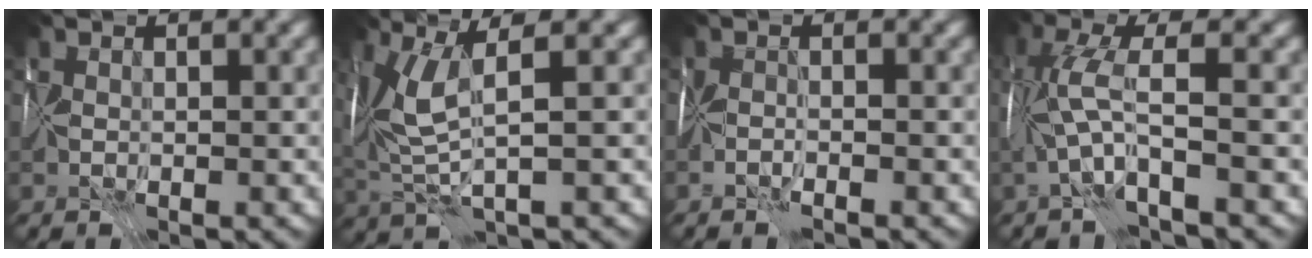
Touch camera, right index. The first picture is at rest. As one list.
[{"total": 5.8, "force": [1.6, 1.6, 5.3], "torque": [-0.143, 0.007, 0.035]}, {"total": 1.6, "force": [-1.4, 0.3, 0.7], "torque": [-0.017, -0.001, -0.037]}, {"total": 4.8, "force": [-1.4, 0.6, 4.5], "torque": [-0.107, 0.010, -0.039]}]